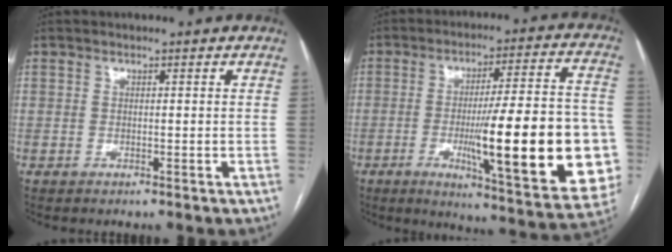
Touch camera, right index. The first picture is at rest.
{"total": 25.6, "force": [-5.5, 3.4, 24.8], "torque": [-0.285, 0.000, -0.068]}